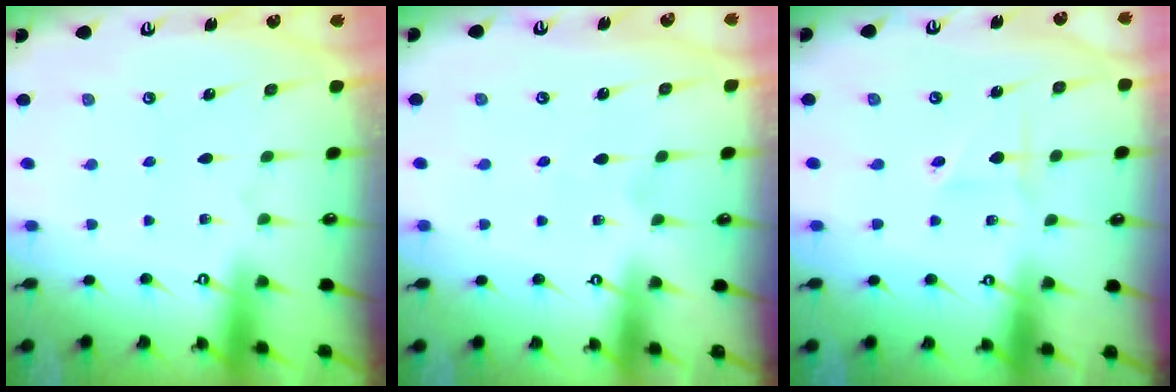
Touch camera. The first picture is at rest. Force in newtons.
{"total": 2.0, "press": 2.0, "slide": 0.2}
{"total": 1.9, "press": 1.9, "slide": 0.2}